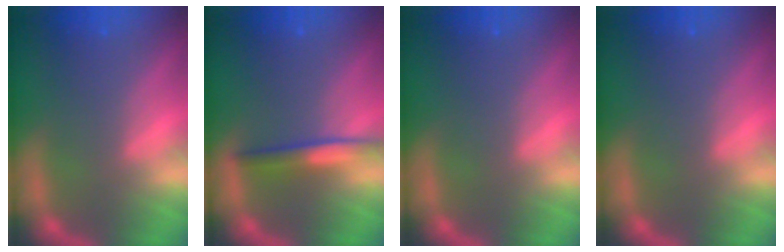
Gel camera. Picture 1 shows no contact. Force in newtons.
{"total": 3.0}
{"total": 0.0}
{"total": 0.0}